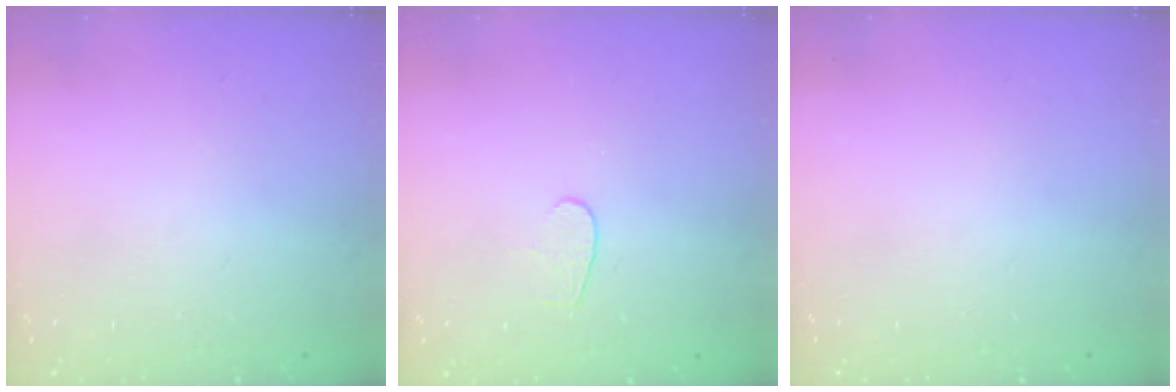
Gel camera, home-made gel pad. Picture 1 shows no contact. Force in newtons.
{"total": 4.3, "press": 4.3, "slide": 0.3}
{"total": 0.0}